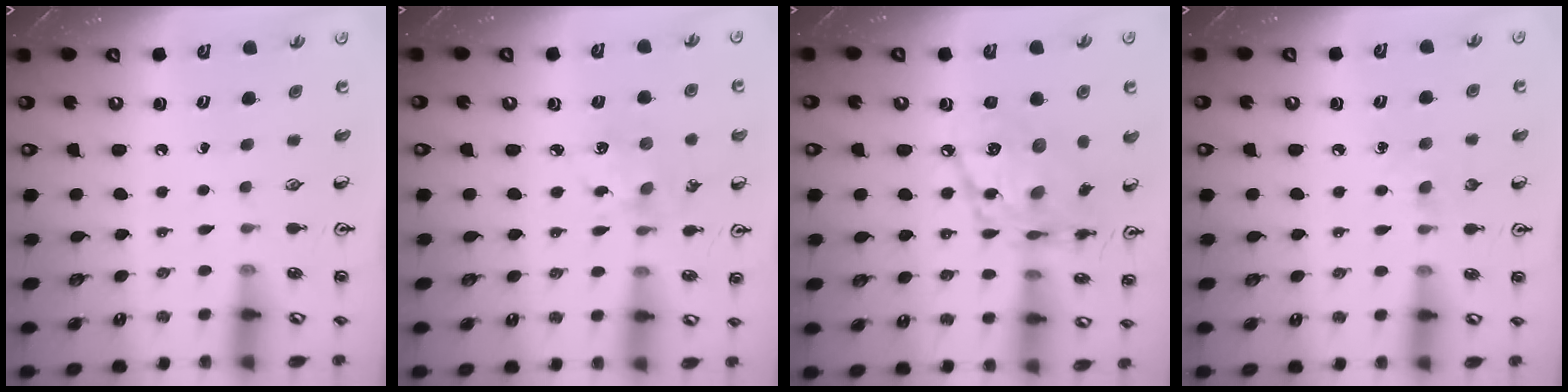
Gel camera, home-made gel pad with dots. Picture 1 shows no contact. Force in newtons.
{"total": 5.4, "press": 5.4, "slide": 0.4}
{"total": 15.4, "press": 15.3, "slide": 1.2}
{"total": 5.3, "press": 5.2, "slide": 0.7}